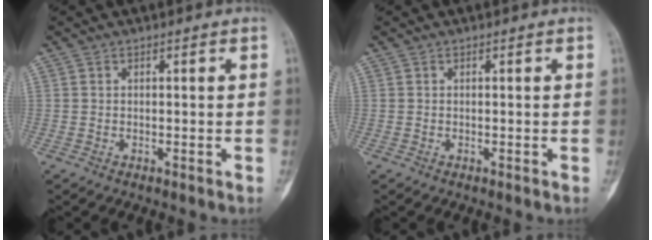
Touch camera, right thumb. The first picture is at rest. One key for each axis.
{"total": 0.0}